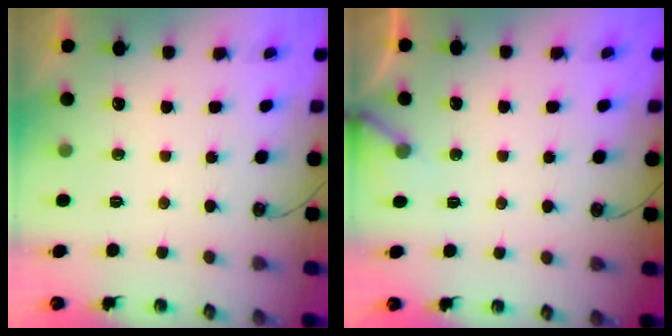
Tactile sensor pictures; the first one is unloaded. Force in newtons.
{"total": 4.0, "press": 4.0, "slide": 0.2}